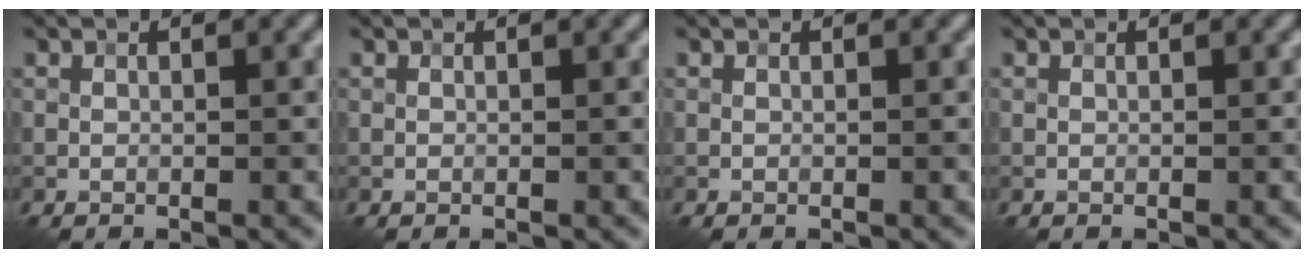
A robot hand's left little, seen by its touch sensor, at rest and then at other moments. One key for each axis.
{"total": 0.0}
{"total": 0.0}
{"total": 0.0}